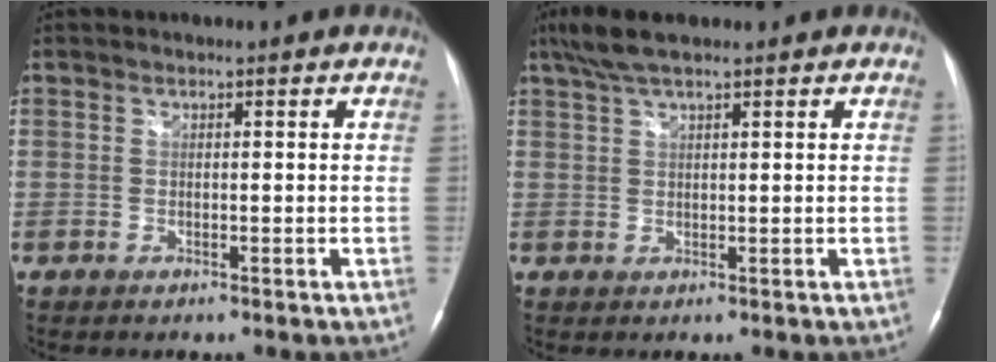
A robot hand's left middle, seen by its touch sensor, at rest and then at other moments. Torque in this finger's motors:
{"motor_torque": [0.36, -0.22, -0.02, 0.06]}